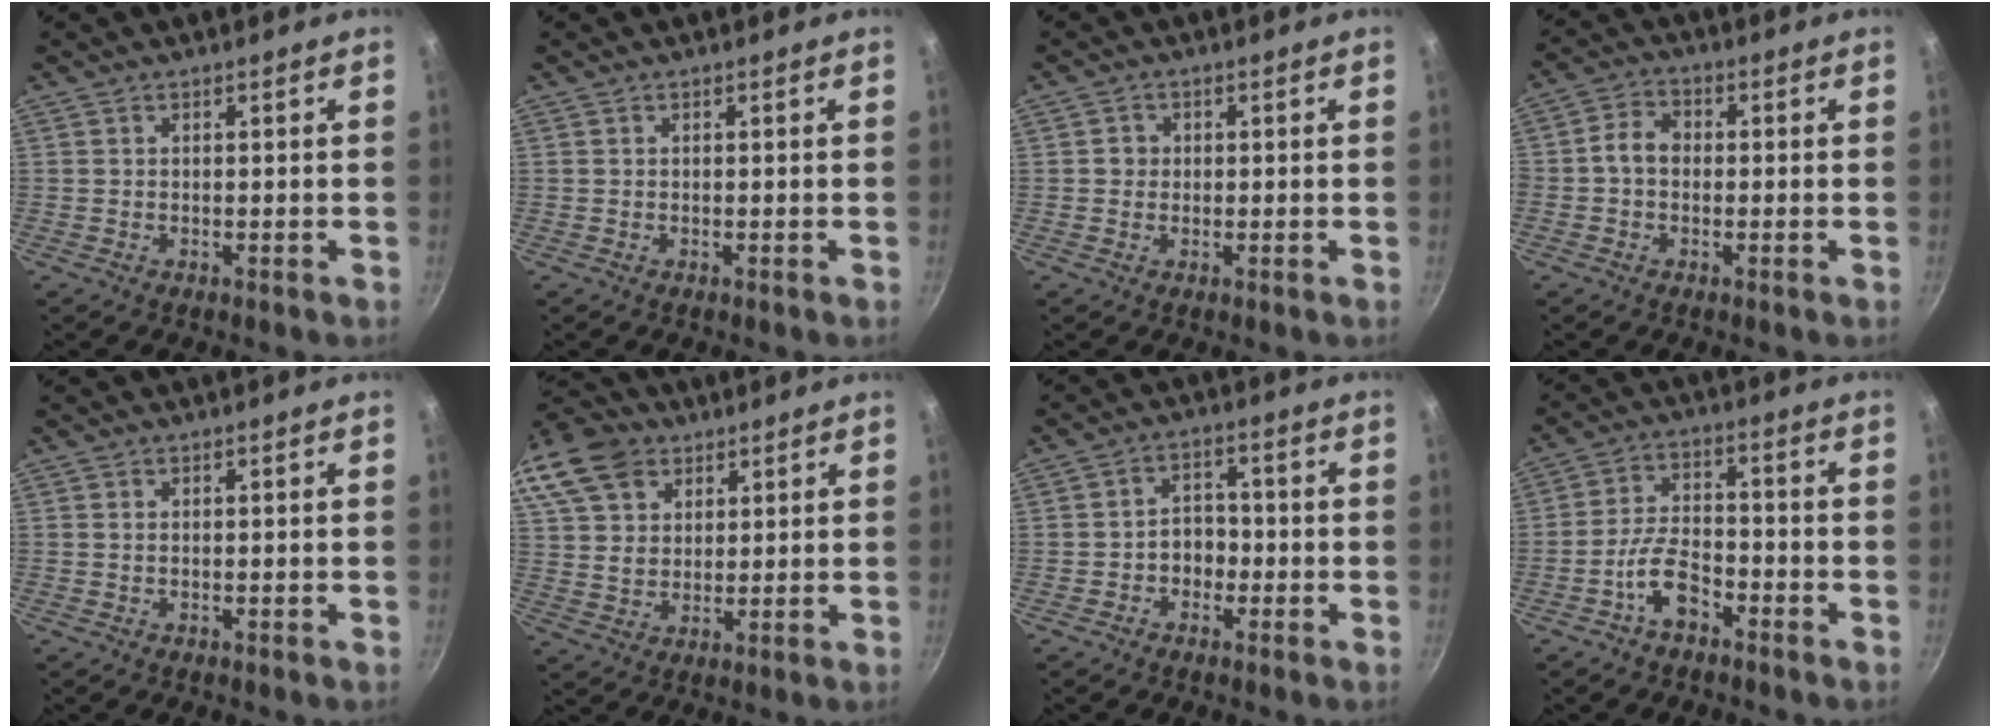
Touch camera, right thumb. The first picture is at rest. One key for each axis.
{"total": 0.0}
{"total": 2.0, "fx": 0.1, "fy": 1.9, "fz": 0.5, "tx": 0.002, "ty": 0.004, "tz": -0.002}
{"total": 4.7, "fx": -0.4, "fy": 3.6, "fz": 2.9, "tx": -0.041, "ty": 0.016, "tz": -0.022}
{"total": 0.0}
{"total": 22.1, "fx": 11.7, "fy": 15.7, "fz": 10.3, "tx": -0.248, "ty": 0.025, "tz": 0.219}
{"total": 4.5, "fx": -1.5, "fy": 3.6, "fz": 2.4, "tx": -0.005, "ty": 0.019, "tz": -0.027}
{"total": 7.4, "fx": -4.2, "fy": 3.7, "fz": 4.9, "tx": -0.081, "ty": 0.040, "tz": -0.083}